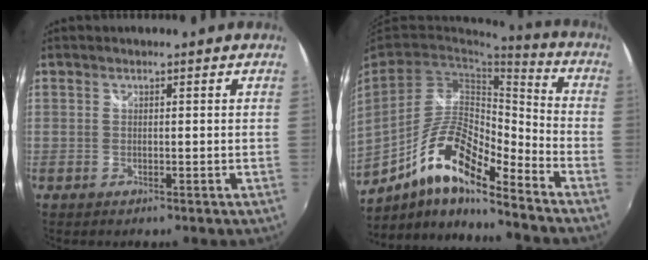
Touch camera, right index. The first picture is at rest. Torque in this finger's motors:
{"motor_torque": [1.00, -1.13, 0.67, 0.18]}